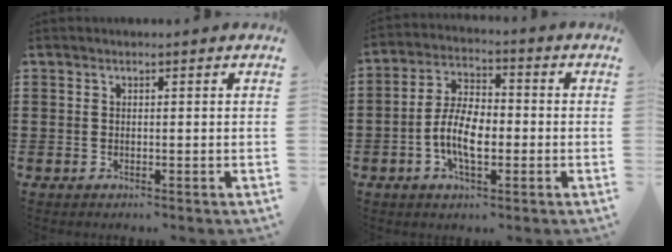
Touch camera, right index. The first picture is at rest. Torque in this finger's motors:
{"motor_torque": [1.67, 0.47, 0.70, 0.12]}